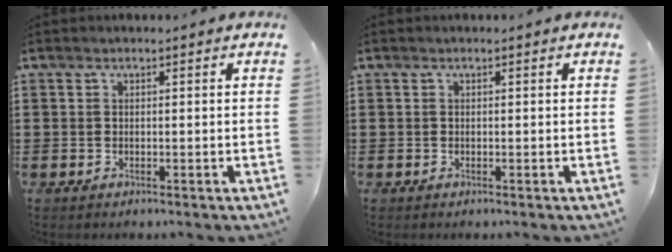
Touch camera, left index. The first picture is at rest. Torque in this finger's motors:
{"motor_torque": [0.04, 0.07, 0.00, 0.00]}